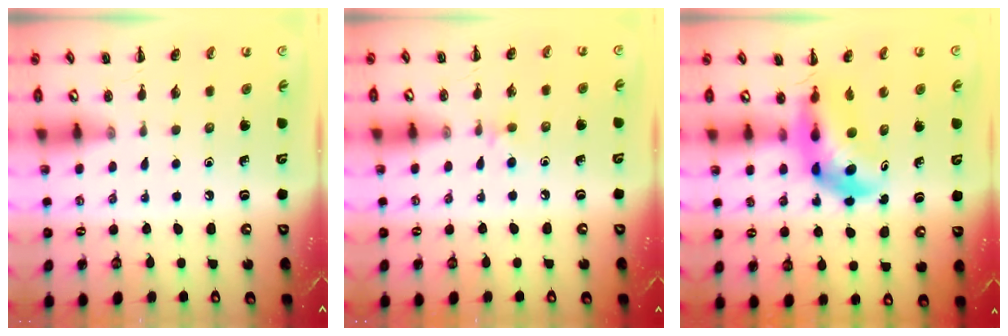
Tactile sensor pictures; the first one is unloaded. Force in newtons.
{"total": 3.5, "press": 3.2, "slide": 1.5}
{"total": 6.5, "press": 6.3, "slide": 1.7}